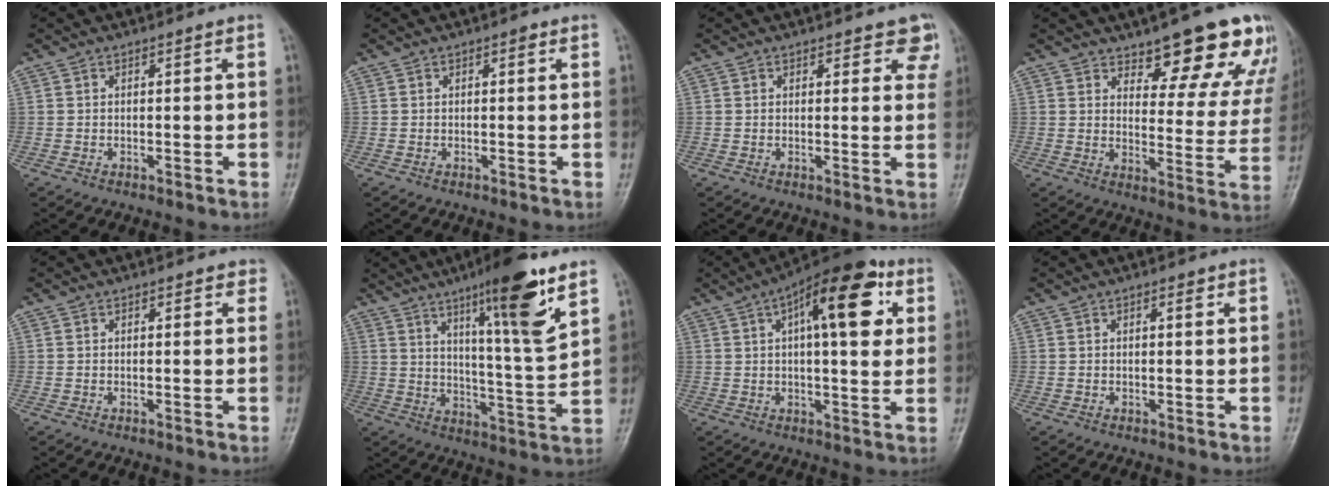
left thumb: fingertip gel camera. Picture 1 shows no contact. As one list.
[{"total": 0.8, "force": [0.4, 0.4, 0.6], "torque": [-0.004, 0.001, 0.002]}, {"total": 4.9, "force": [3.5, 2.6, 2.3], "torque": [0.014, -0.014, 0.030]}, {"total": 16.3, "force": [12.3, 5.8, 8.8], "torque": [-0.053, -0.083, 0.149]}, {"total": 1.7, "force": [1.1, 0.9, 0.8], "torque": [0.007, -0.003, 0.006]}, {"total": 15.8, "force": [9.2, 1.8, 12.8], "torque": [-0.189, -0.057, 0.148]}, {"total": 17.2, "force": [5.9, 6.8, 14.7], "torque": [-0.180, 0.009, 0.076]}, {"total": 1.3, "force": [0.7, 0.4, 1.0], "torque": [-0.013, 0.000, 0.008]}]